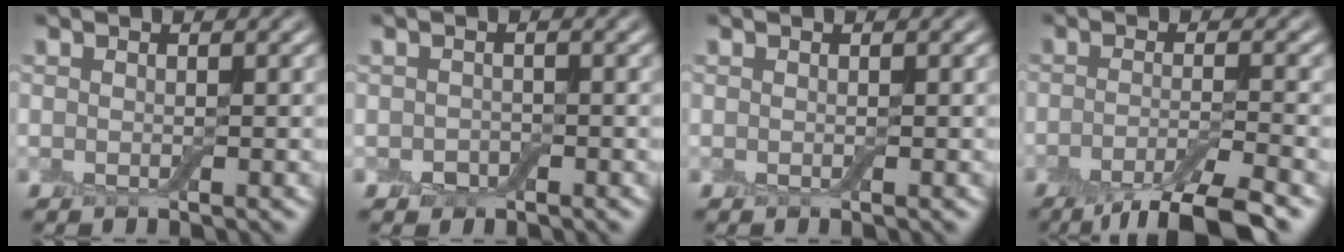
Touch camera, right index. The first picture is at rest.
{"total": 1.0, "force": [-0.5, 0.7, 0.3], "torque": [-0.005, -0.001, -0.011]}
{"total": 0.0}
{"total": 6.6, "force": [-4.3, 1.5, 4.8], "torque": [-0.066, -0.004, -0.079]}